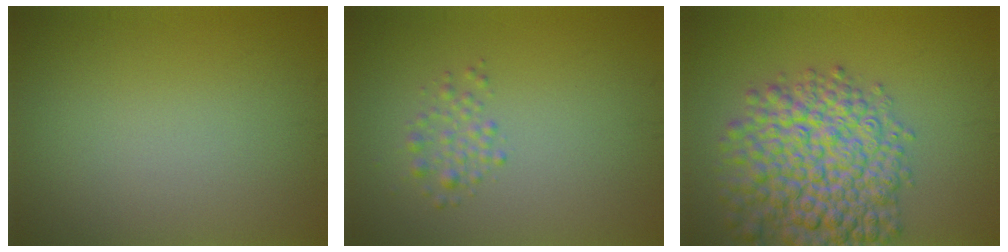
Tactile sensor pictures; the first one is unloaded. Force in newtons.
{"total": 1.6, "press": 1.6, "slide": 0.1}
{"total": 10.3, "press": 10.3, "slide": 0.4}